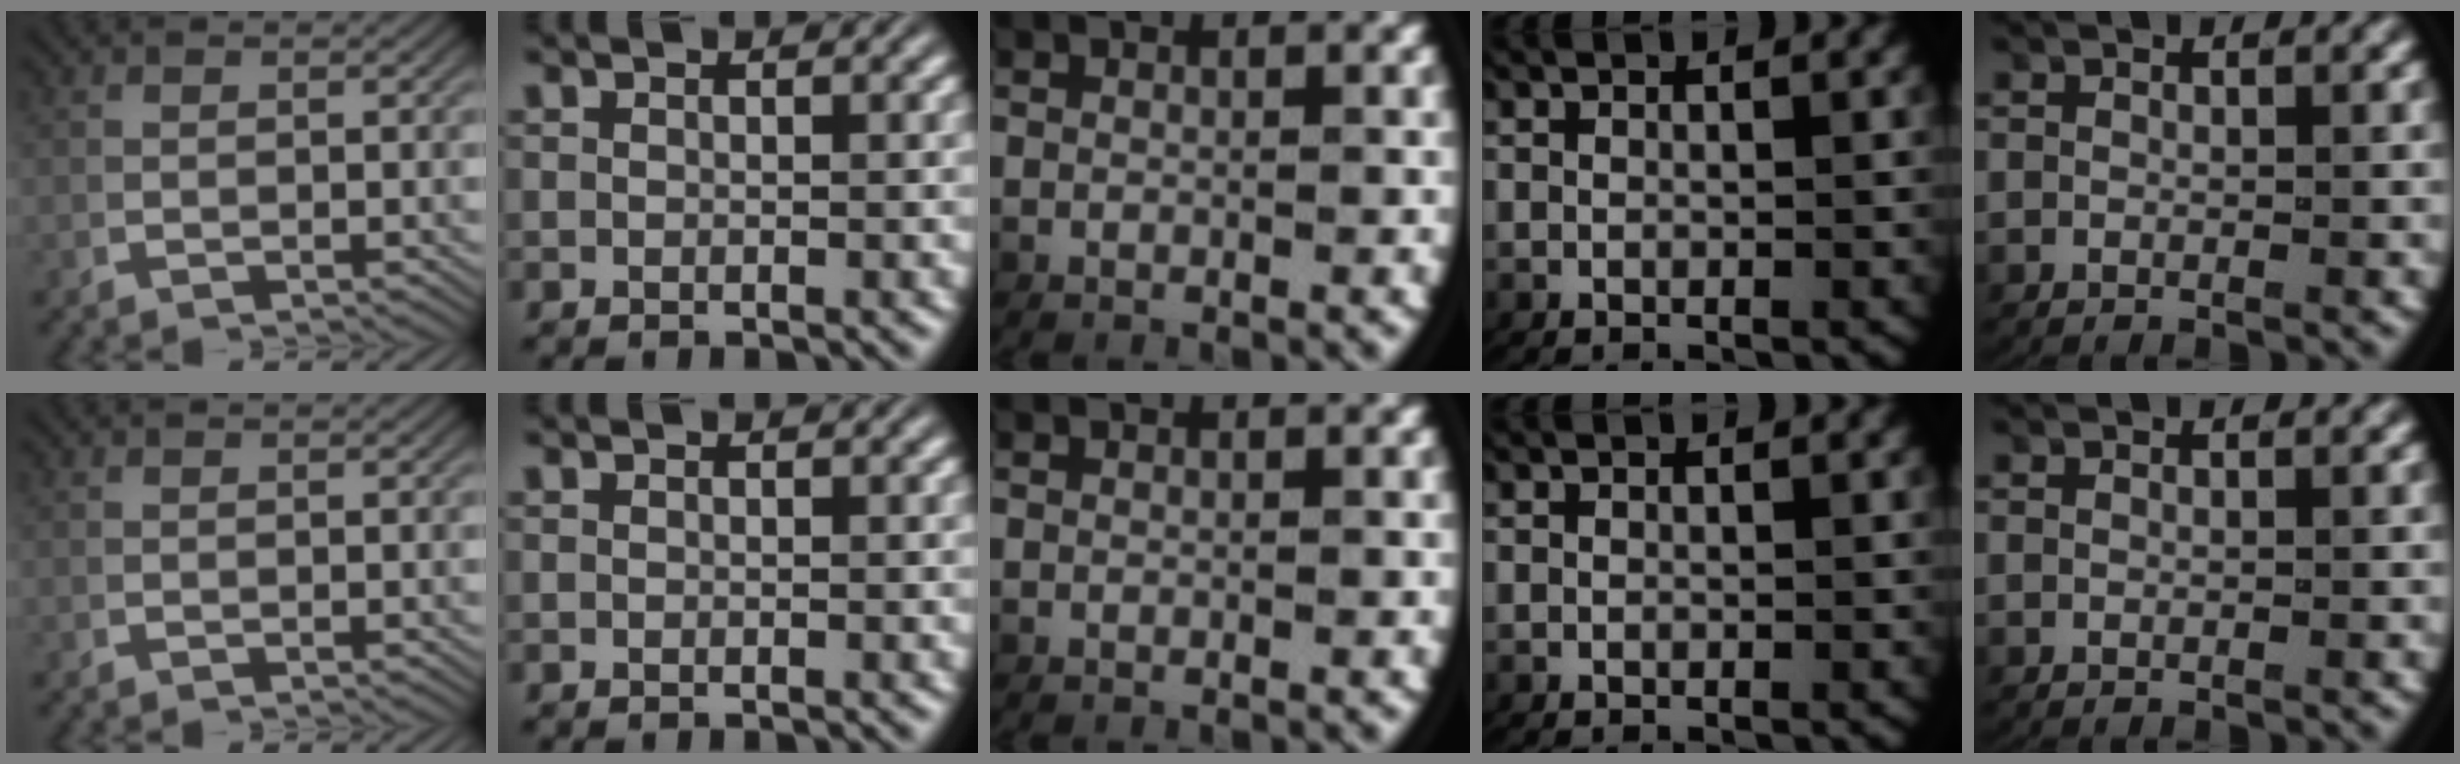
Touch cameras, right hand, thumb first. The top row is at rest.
{}